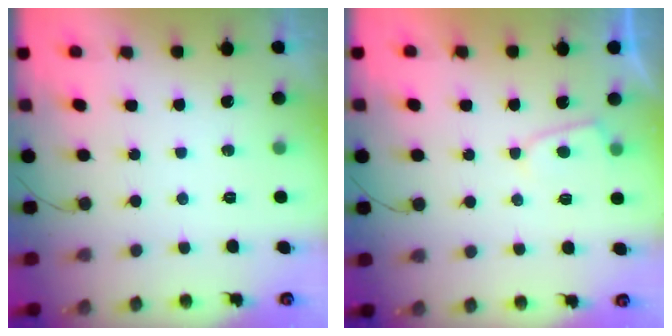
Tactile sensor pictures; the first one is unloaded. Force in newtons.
{"total": 3.0, "press": 3.0, "slide": 0.5}